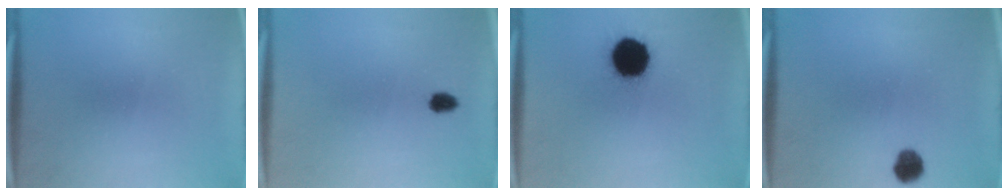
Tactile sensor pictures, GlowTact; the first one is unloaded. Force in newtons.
{"total": 2.2}
{"total": 18.2}
{"total": 4.1}